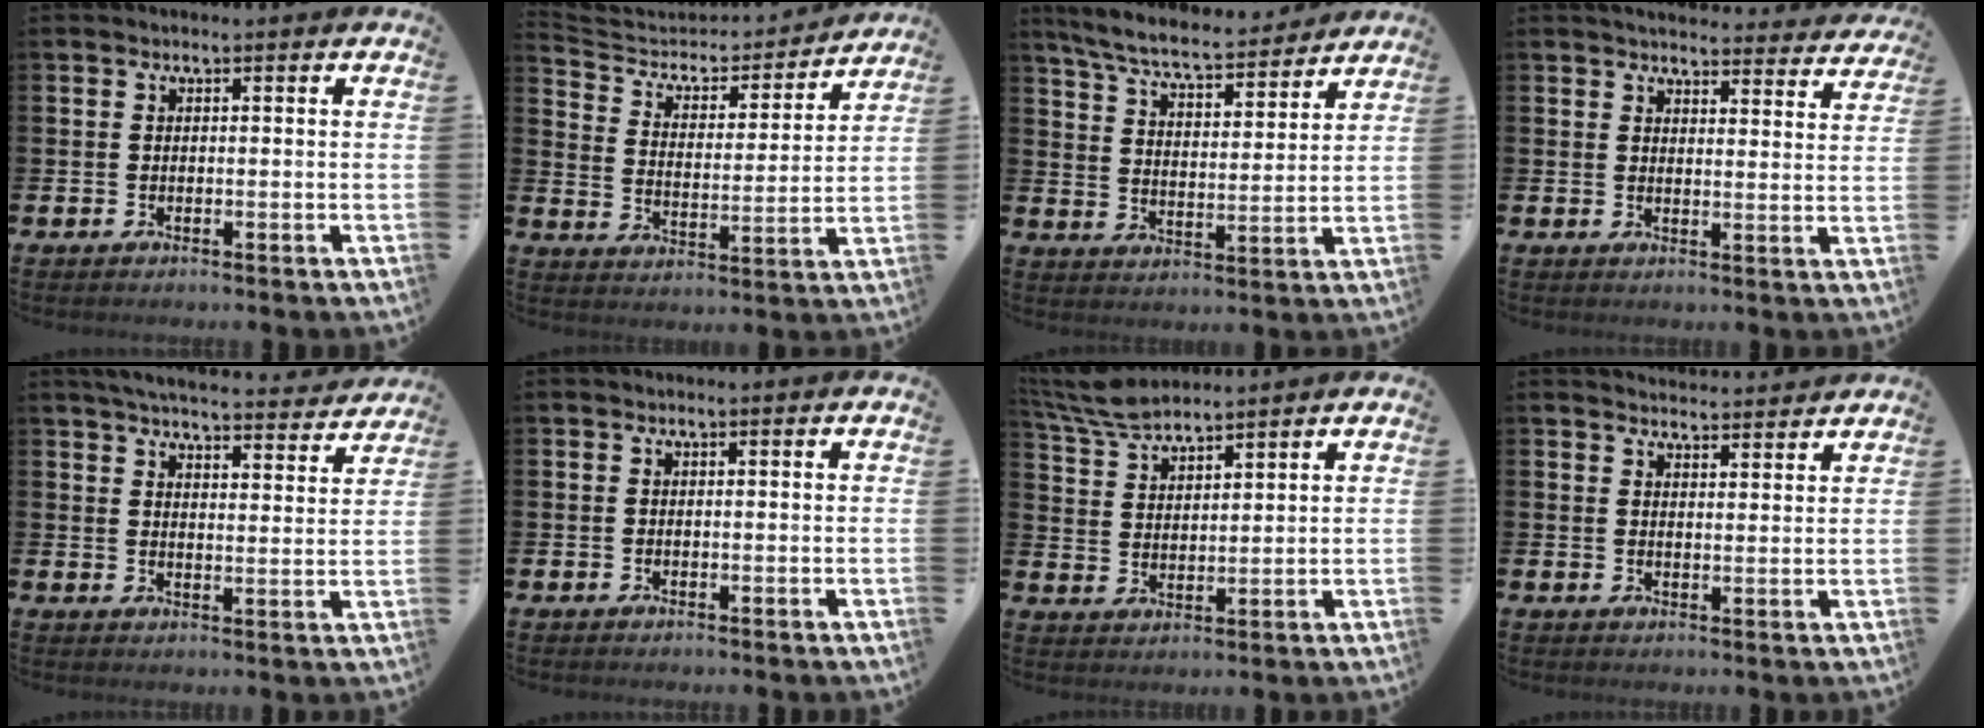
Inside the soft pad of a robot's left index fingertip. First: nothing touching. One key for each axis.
{"total": 5.0, "fx": 4.5, "fy": 1.9, "fz": 0.7, "tx": -0.046, "ty": -0.042, "tz": 0.069}
{"total": 7.2, "fx": 6.7, "fy": 0.9, "fz": 2.3, "tx": -0.079, "ty": -0.043, "tz": 0.116}
{"total": 4.1, "fx": 4.1, "fy": 0.6, "fz": 0.3, "tx": -0.004, "ty": -0.033, "tz": 0.070}
{"total": 5.3, "fx": 5.2, "fy": 0.5, "fz": 1.1, "tx": -0.035, "ty": -0.037, "tz": 0.089}
{"total": 0.0}
{"total": 6.4, "fx": 6.1, "fy": 0.9, "fz": 1.7, "tx": -0.057, "ty": -0.023, "tz": 0.113}
{"total": 3.4, "fx": 3.3, "fy": 0.3, "fz": -0.2, "tx": 0.000, "ty": -0.020, "tz": 0.060}